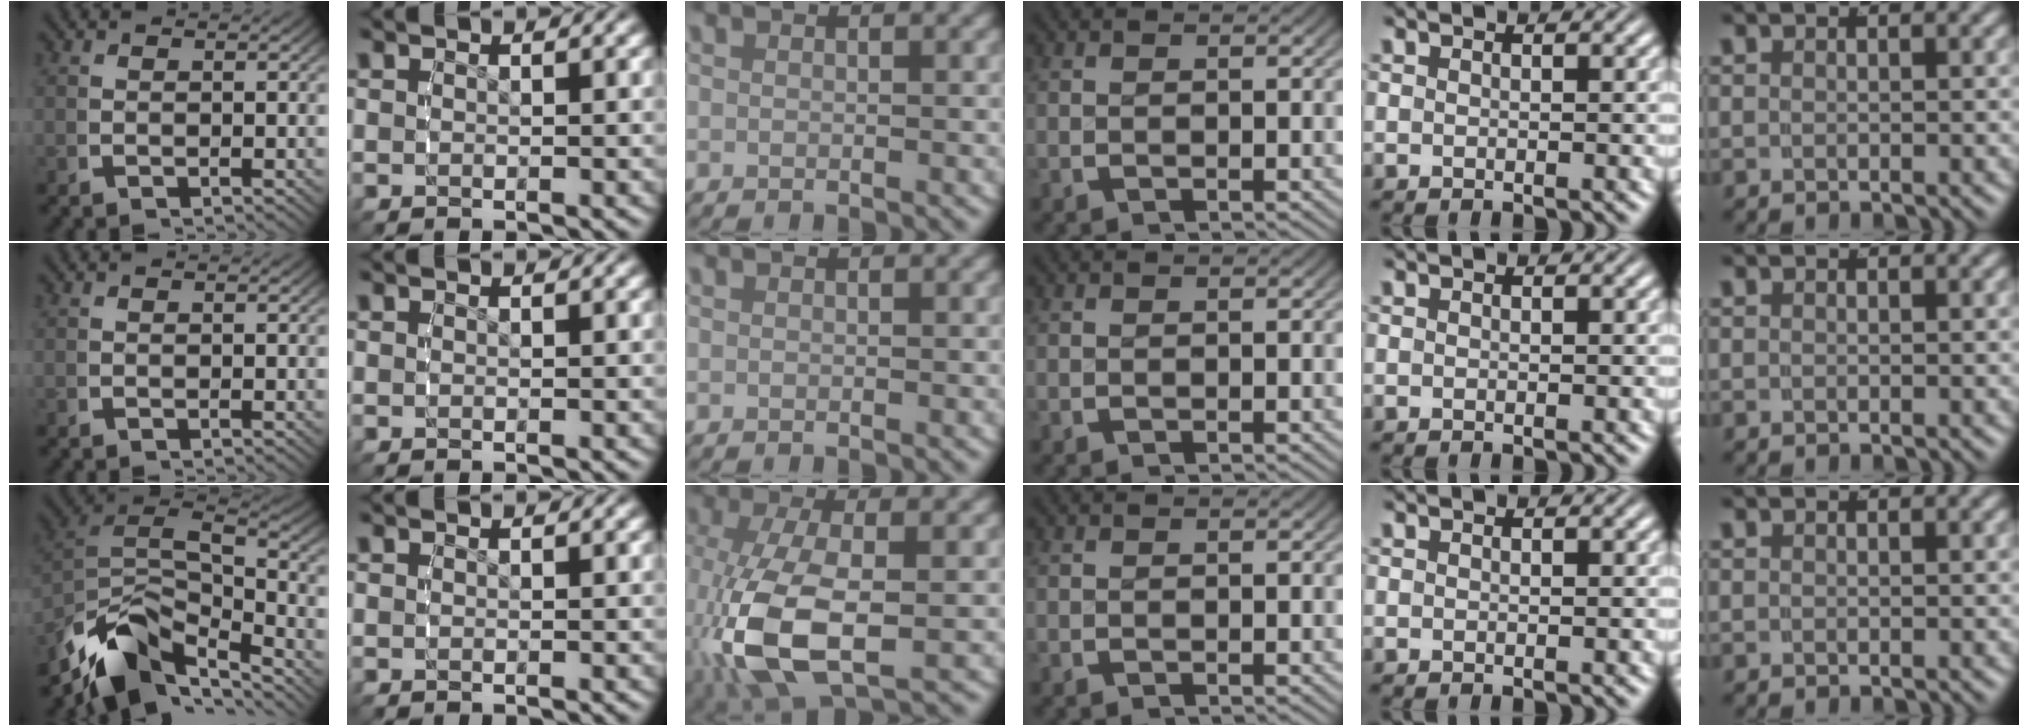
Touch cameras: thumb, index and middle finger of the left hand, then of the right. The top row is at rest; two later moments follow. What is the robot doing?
{"motion": "grasp_and_lifting", "object": "bottle cap"}